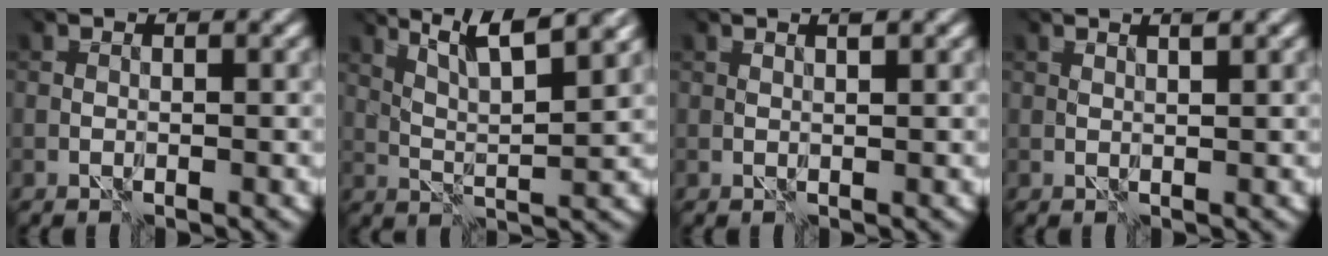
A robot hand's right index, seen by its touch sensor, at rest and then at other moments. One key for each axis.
{"total": 6.7, "fx": 5.0, "fy": 0.3, "fz": 4.3, "tx": -0.066, "ty": 0.015, "tz": 0.081}
{"total": 0.6, "fx": 0.4, "fy": -0.5, "fz": 0.0, "tx": -0.003, "ty": 0.000, "tz": 0.016}
{"total": 1.0, "fx": 0.7, "fy": -0.7, "fz": -0.1, "tx": -0.002, "ty": -0.001, "tz": 0.019}